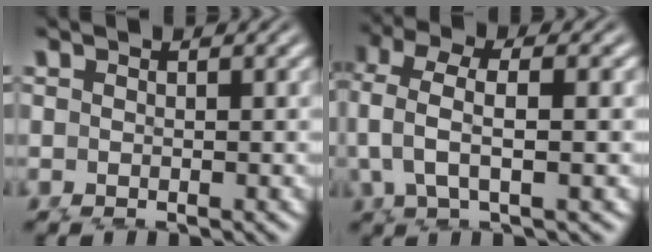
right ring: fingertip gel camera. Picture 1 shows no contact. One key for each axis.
{"total": 5.1, "fx": 2.7, "fy": 2.4, "fz": 3.6, "tx": -0.087, "ty": 0.008, "tz": 0.042}